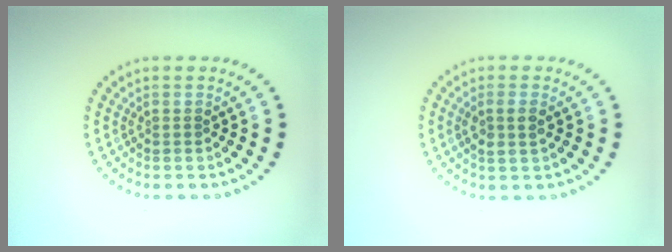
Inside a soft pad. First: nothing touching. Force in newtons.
{"total": 1.8, "press": 1.7, "slide": 0.6}